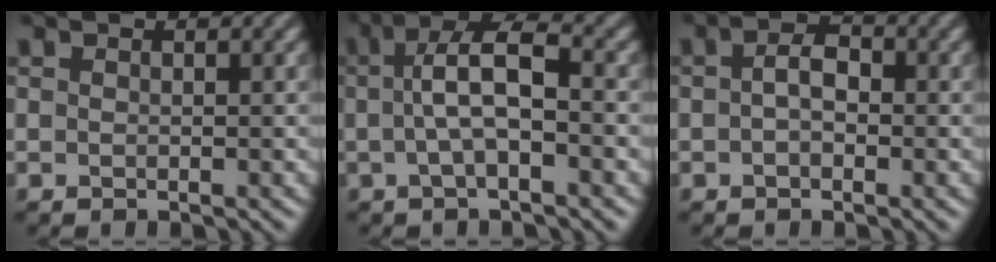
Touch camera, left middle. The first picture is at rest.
{"total": 4.9, "force": [0.2, 1.6, 4.6], "torque": [-0.084, 0.013, -0.002]}
{"total": 2.5, "force": [0.1, 1.4, 2.1], "torque": [-0.035, 0.006, -0.004]}